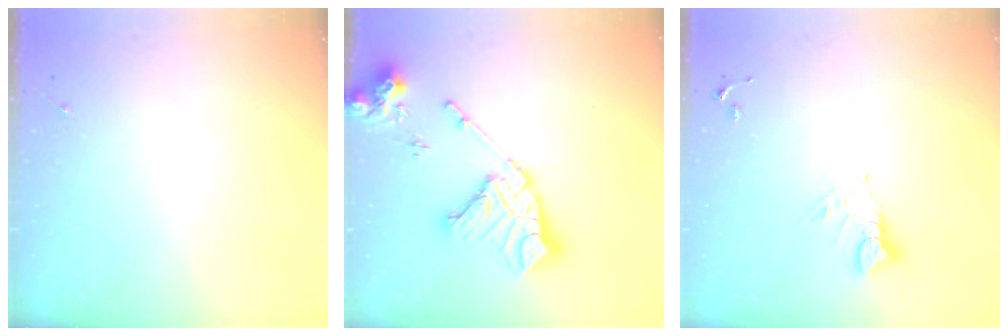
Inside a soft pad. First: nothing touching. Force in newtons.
{"total": 19.0, "press": 18.8, "slide": 2.3}
{"total": 5.3, "press": 5.2, "slide": 0.4}